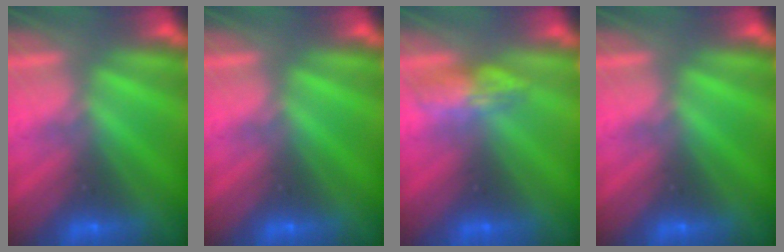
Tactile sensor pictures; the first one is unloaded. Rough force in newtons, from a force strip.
{"total": 0.0}
{"total": 2.5}
{"total": 0.0}